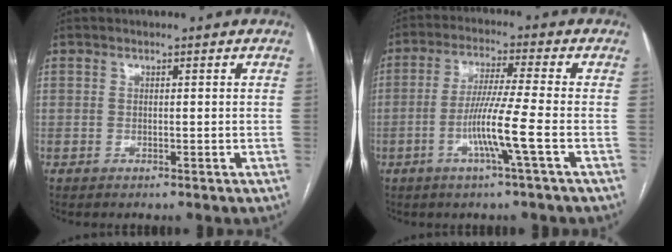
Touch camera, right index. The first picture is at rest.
{"total": 8.2, "force": [-2.8, -1.4, 7.6], "torque": [-0.146, -0.009, -0.057]}